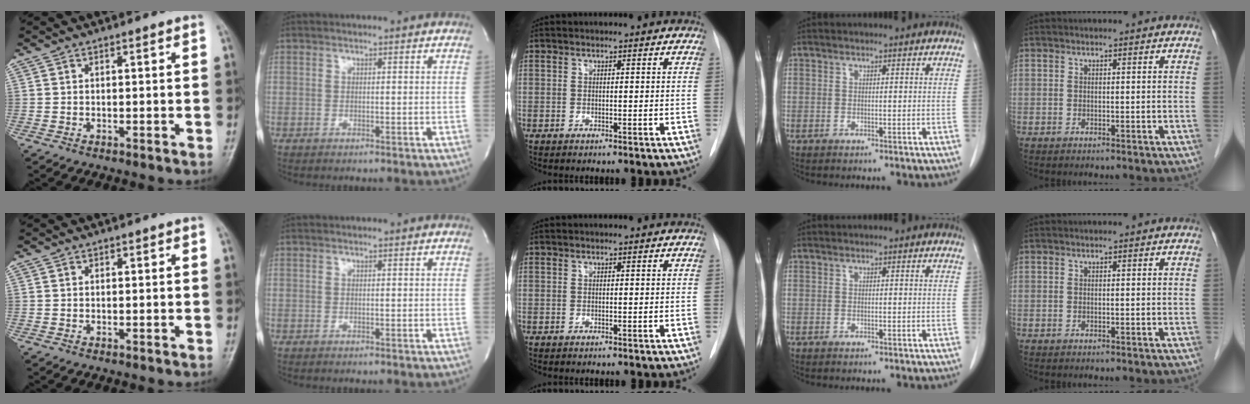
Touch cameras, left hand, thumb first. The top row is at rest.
{}